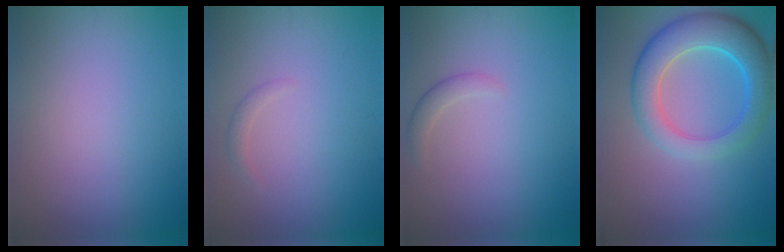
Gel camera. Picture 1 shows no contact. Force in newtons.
{"total": 0.8, "press": 0.8, "slide": 0.1}
{"total": 1.2, "press": 1.2, "slide": 0.1}
{"total": 6.9, "press": 6.8, "slide": 0.5}